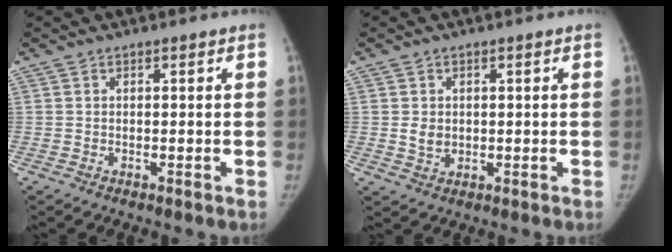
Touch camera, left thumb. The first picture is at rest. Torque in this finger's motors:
{"motor_torque": [0.35, 0.44, 0.38, -0.78, -0.01]}